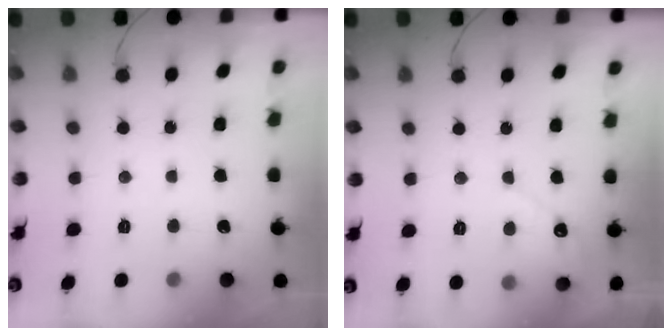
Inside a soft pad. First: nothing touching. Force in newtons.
{"total": 3.9, "press": 3.9, "slide": 0.2}